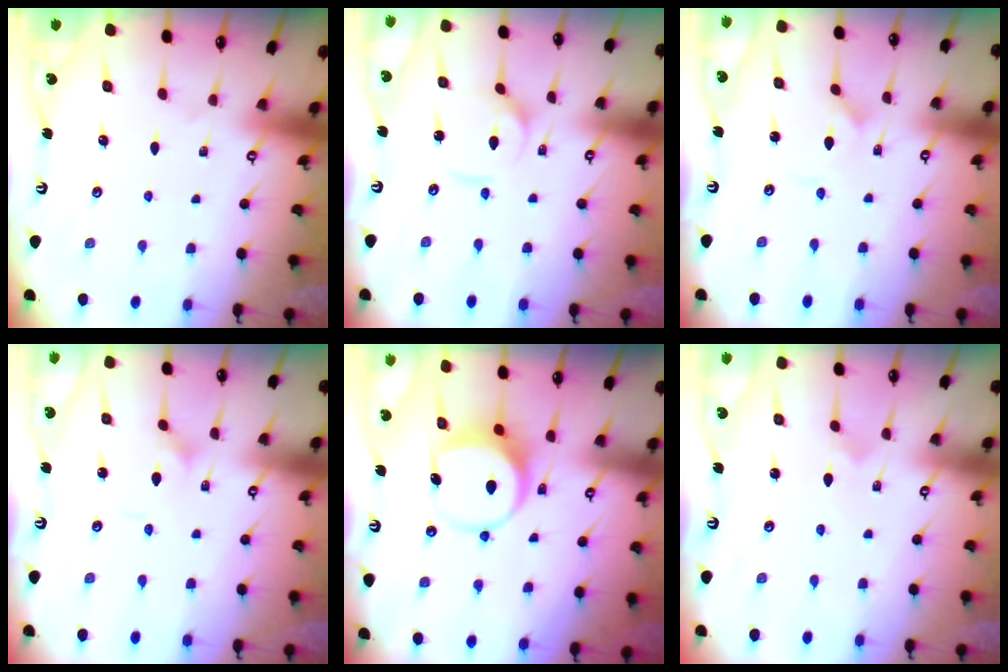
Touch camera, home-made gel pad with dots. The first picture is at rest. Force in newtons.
{"total": 4.5, "press": 4.5, "slide": 0.4}
{"total": 1.0, "press": 1.0, "slide": 0.2}
{"total": 2.2, "press": 2.2, "slide": 0.1}
{"total": 9.0, "press": 9.0, "slide": 0.9}
{"total": 1.9, "press": 1.9, "slide": 0.1}